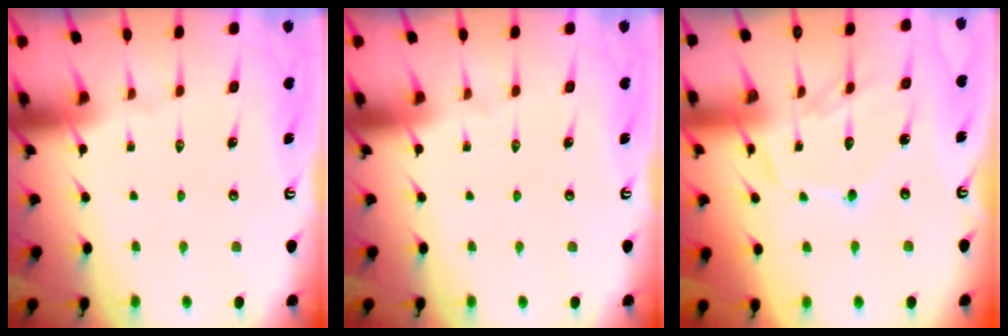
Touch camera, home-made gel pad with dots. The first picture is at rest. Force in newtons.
{"total": 0.0}
{"total": 12.8, "press": 12.7, "slide": 1.0}